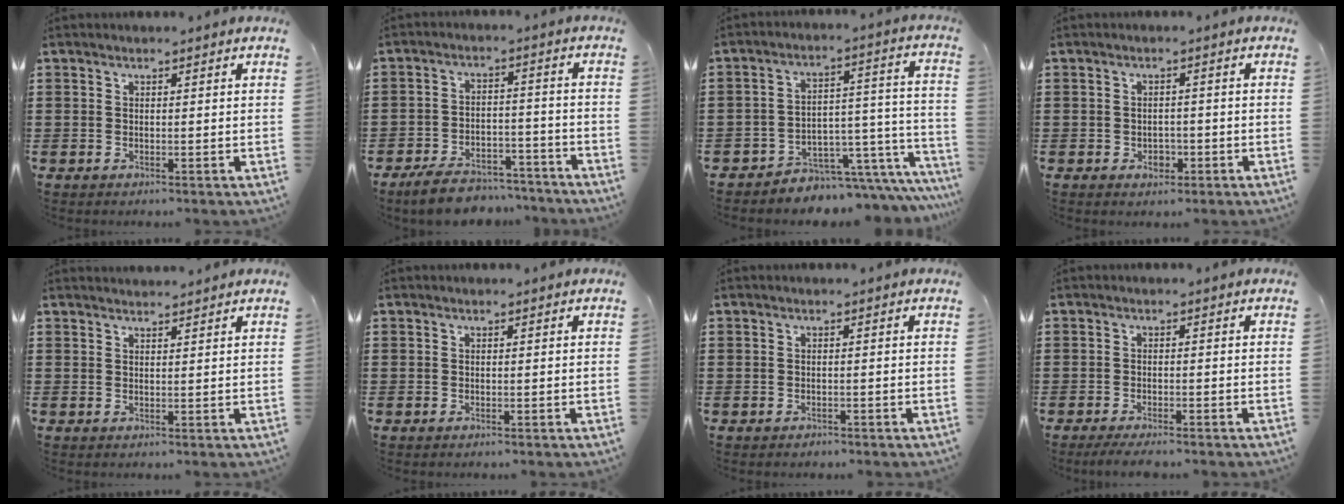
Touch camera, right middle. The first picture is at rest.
{"total": 6.7, "force": [-6.2, 1.6, 1.9], "torque": [-0.036, 0.015, -0.121]}
{"total": 4.5, "force": [-4.0, 2.0, 0.5], "torque": [-0.014, 0.000, -0.078]}
{"total": 1.8, "force": [-0.7, 1.2, 1.0], "torque": [-0.014, -0.001, -0.018]}
{"total": 1.4, "force": [1.4, 0.0, -0.1], "torque": [-0.002, -0.003, 0.028]}
{"total": 0.0}
{"total": 0.6, "force": [-0.6, 0.1, 0.0], "torque": [-0.002, 0.000, -0.013]}
{"total": 1.9, "force": [-1.6, 0.0, 0.9], "torque": [-0.015, 0.002, -0.031]}